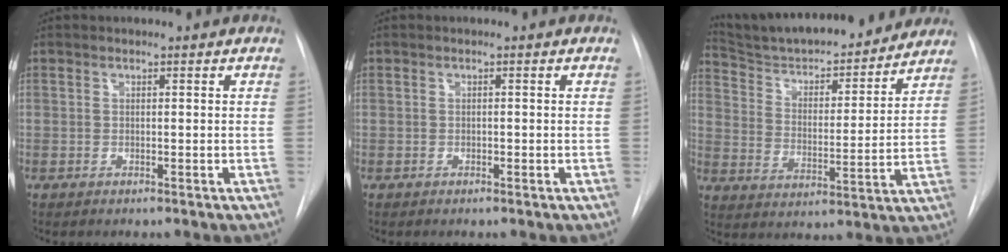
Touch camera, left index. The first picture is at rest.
{"total": 0.0}
{"total": 20.9, "force": [19.3, 3.6, 7.2], "torque": [-0.110, -0.002, 0.287]}